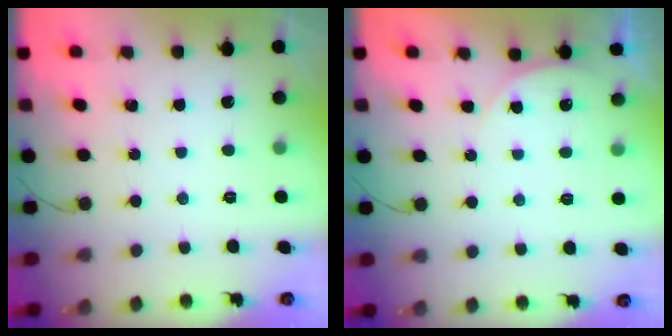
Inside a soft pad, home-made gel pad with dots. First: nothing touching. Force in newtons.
{"total": 3.3, "press": 3.3, "slide": 0.4}